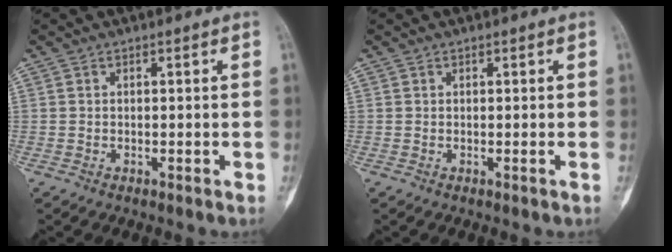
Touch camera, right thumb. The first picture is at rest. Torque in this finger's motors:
{"motor_torque": [-0.02, 0.25, -0.05, 0.15, 0.03]}